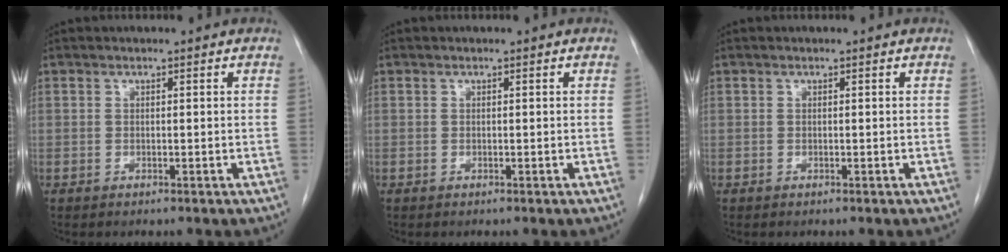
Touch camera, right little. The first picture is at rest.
{"total": 0.0}
{"total": 0.0}